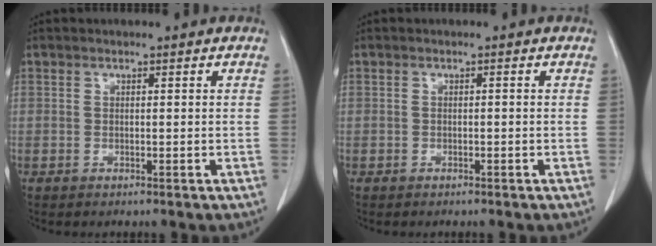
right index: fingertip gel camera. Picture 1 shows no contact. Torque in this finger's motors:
{"motor_torque": [0.00, -0.05, -0.01, 0.01]}